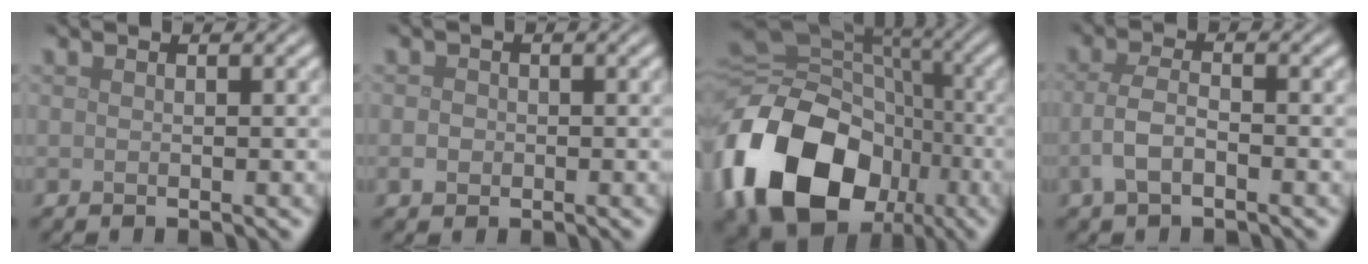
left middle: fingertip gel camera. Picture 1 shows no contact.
{"total": 1.2, "force": [-0.3, 1.1, 0.4], "torque": [-0.002, -0.001, -0.010]}
{"total": 17.8, "force": [-6.2, 13.5, 9.9], "torque": [-0.237, -0.028, -0.112]}
{"total": 2.8, "force": [-1.1, 1.3, 2.3], "torque": [-0.051, 0.001, -0.025]}